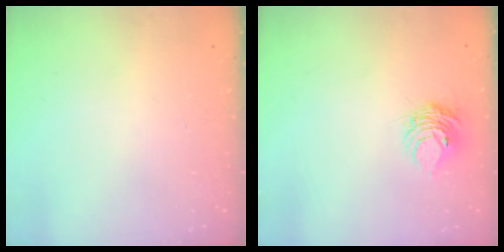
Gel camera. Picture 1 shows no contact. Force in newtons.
{"total": 6.5, "press": 6.5, "slide": 0.4}